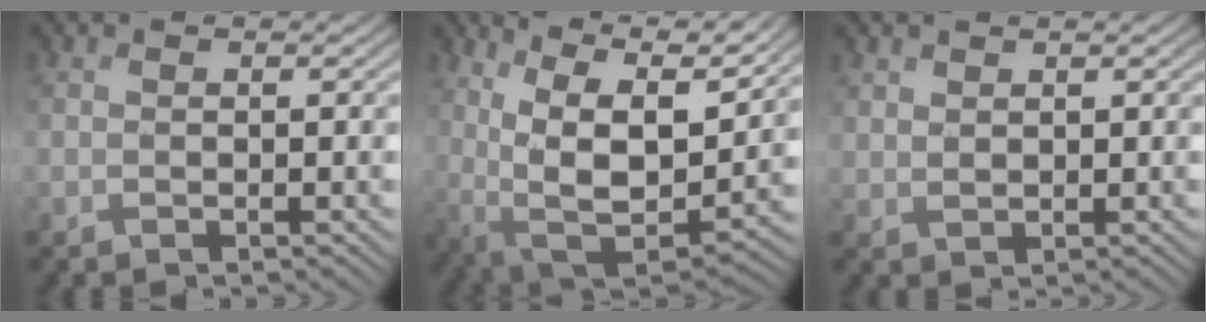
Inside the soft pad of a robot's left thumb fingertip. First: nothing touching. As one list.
[{"total": 14.3, "force": [5.5, 7.6, 10.8], "torque": [-0.234, 0.002, 0.100]}, {"total": 1.0, "force": [0.9, 0.4, -0.2], "torque": [-0.004, -0.001, 0.027]}]